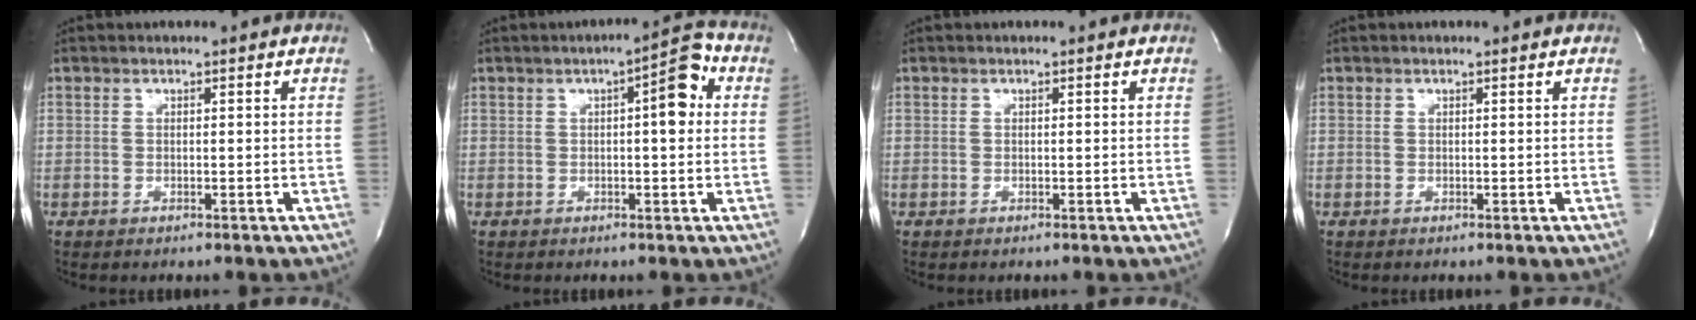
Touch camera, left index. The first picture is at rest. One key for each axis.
{"total": 5.9, "fx": 0.9, "fy": 1.3, "fz": 5.7, "tx": -0.077, "ty": 0.017, "tz": 0.005}
{"total": 0.0}
{"total": 0.0}